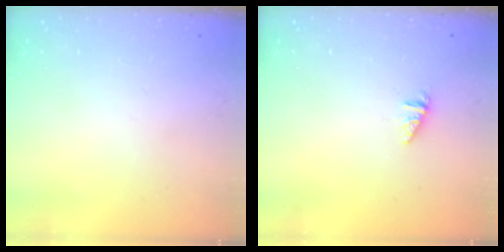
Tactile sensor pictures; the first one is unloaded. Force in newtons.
{"total": 1.1, "press": 1.1, "slide": 0.1}